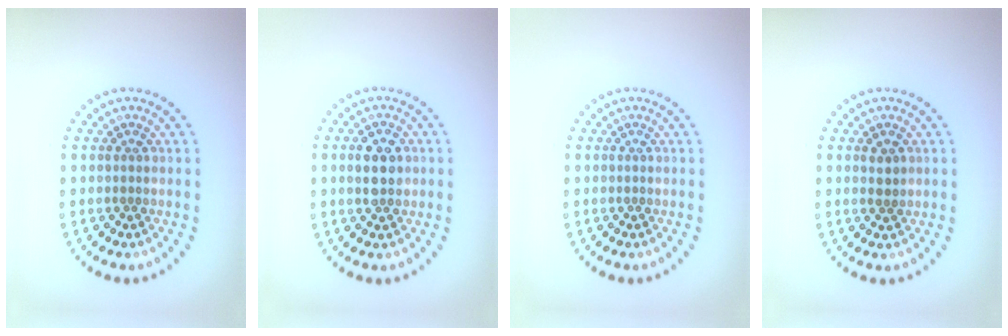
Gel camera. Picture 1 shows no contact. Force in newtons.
{"total": 3.4, "press": 3.4, "slide": 0.2}
{"total": 0.0}
{"total": 1.3, "press": 1.2, "slide": 0.5}